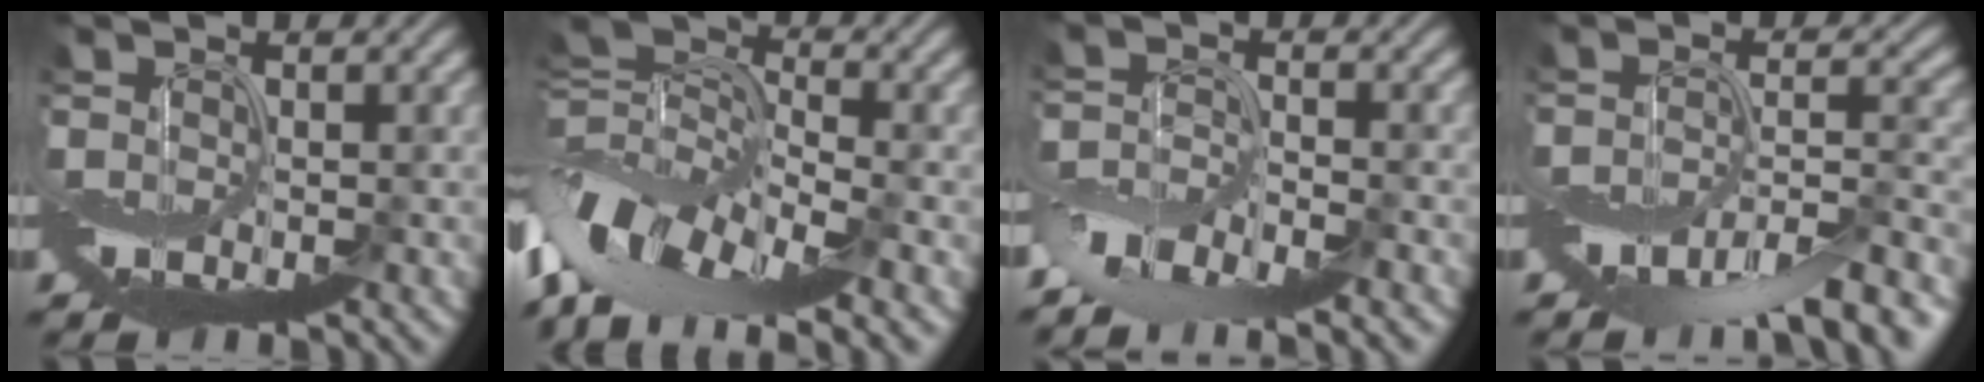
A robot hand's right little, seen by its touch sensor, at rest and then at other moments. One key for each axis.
{"total": 13.5, "fx": -5.8, "fy": 7.7, "fz": 9.4, "tx": -0.213, "ty": 0.004, "tz": -0.099}
{"total": 5.4, "fx": -4.1, "fy": 1.9, "fz": 2.8, "tx": -0.045, "ty": -0.001, "tz": -0.080}
{"total": 8.3, "fx": -5.1, "fy": 2.7, "fz": 6.0, "tx": -0.095, "ty": -0.009, "tz": -0.081}